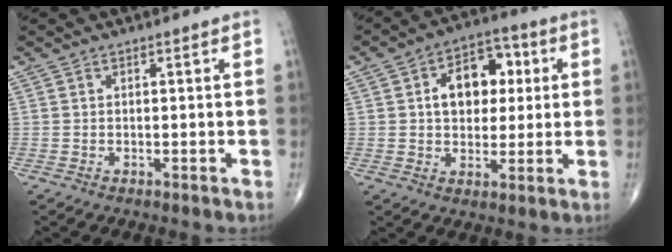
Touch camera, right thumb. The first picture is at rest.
{"total": 11.8, "force": [2.3, 8.0, 8.3], "torque": [-0.086, 0.015, 0.031]}